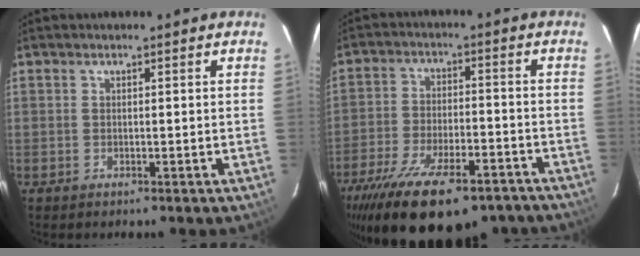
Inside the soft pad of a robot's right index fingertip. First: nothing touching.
{"total": 23.7, "force": [-17.3, 8.8, 13.6], "torque": [-0.260, -0.043, -0.253]}